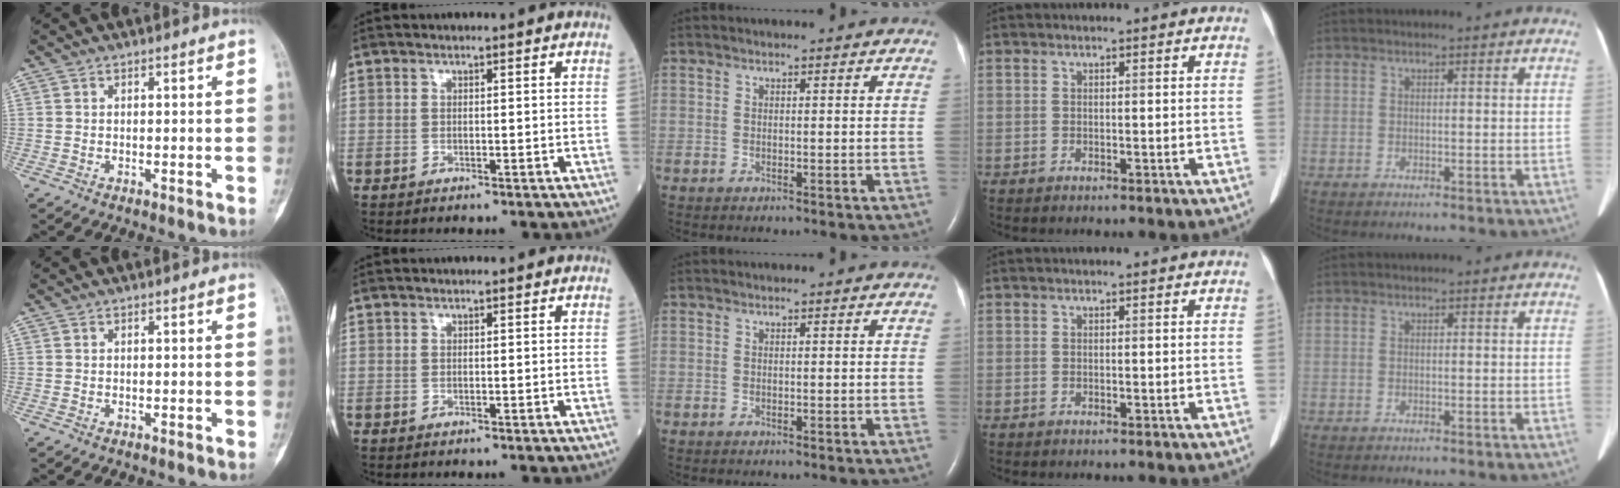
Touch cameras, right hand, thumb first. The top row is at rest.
{}